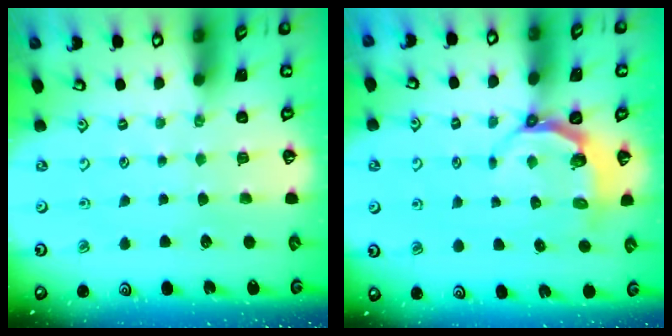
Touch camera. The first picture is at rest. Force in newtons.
{"total": 5.2, "press": 4.3, "slide": 2.9}